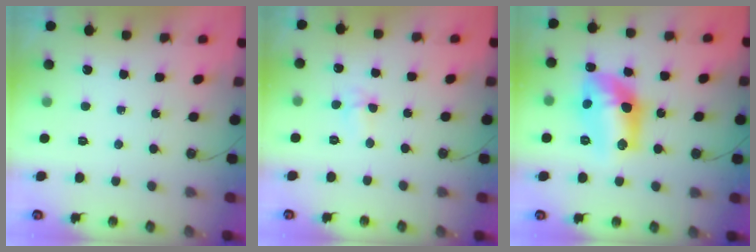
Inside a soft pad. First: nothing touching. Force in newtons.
{"total": 3.8, "press": 3.7, "slide": 0.7}
{"total": 14.1, "press": 14.1, "slide": 0.9}